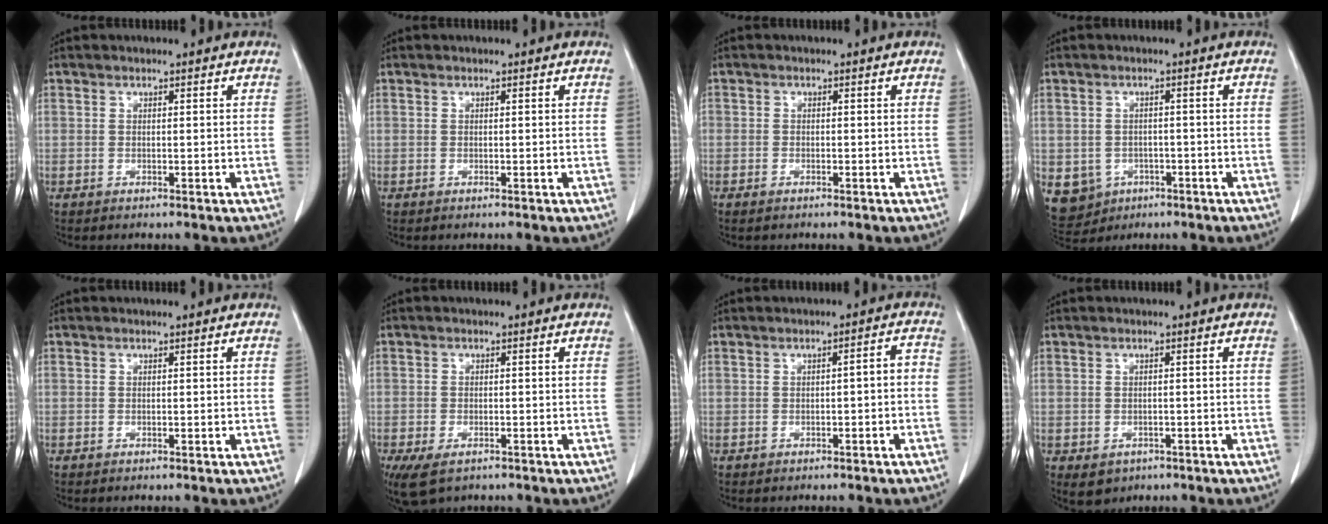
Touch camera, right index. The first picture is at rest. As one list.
[{"total": 0.0}, {"total": 1.1, "force": [-0.7, 0.6, 0.6], "torque": [-0.008, 0.001, -0.013]}, {"total": 8.2, "force": [-3.4, 7.2, 2.0], "torque": [-0.051, 0.004, -0.043]}, {"total": 0.0}, {"total": 5.8, "force": [-3.5, 3.0, 3.5], "torque": [-0.068, -0.010, -0.057]}, {"total": 2.5, "force": [-0.8, 0.6, 2.3], "torque": [-0.029, 0.013, -0.012]}, {"total": 3.5, "force": [-1.7, 2.8, 1.2], "torque": [-0.016, -0.001, -0.017]}]